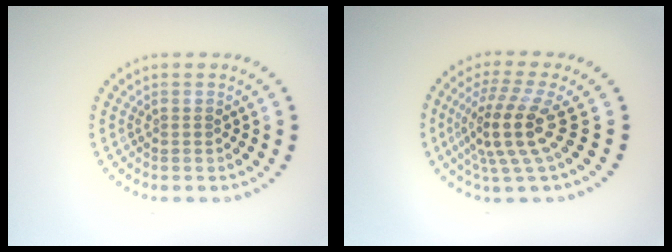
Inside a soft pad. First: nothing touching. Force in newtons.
{"total": 4.7, "press": 3.5, "slide": 3.0}